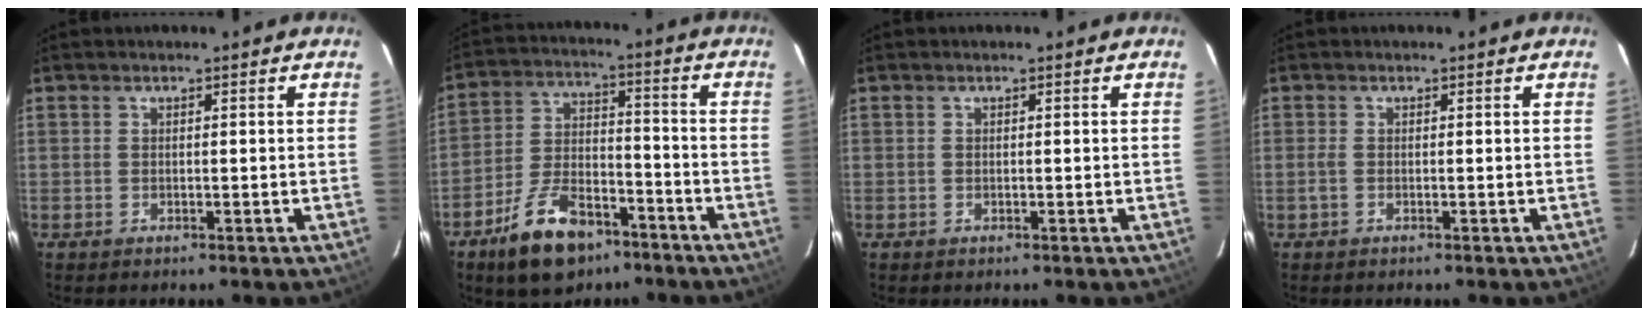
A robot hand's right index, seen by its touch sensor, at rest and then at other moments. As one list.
[{"total": 13.4, "force": [-8.4, 6.6, 8.0], "torque": [-0.166, 0.006, -0.138]}, {"total": 0.0}, {"total": 1.1, "force": [-0.2, 0.4, 1.1], "torque": [-0.023, 0.000, -0.006]}]